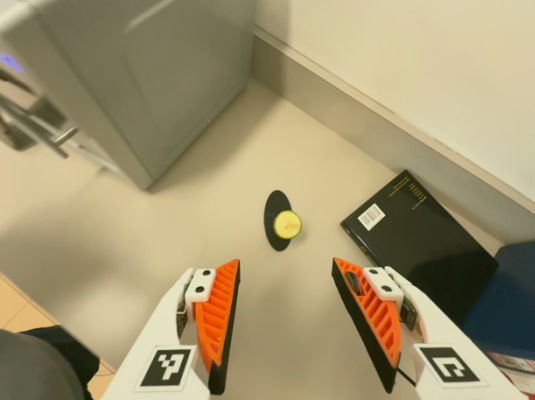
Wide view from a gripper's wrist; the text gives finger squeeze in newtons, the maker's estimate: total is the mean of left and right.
{"total": 0.0}